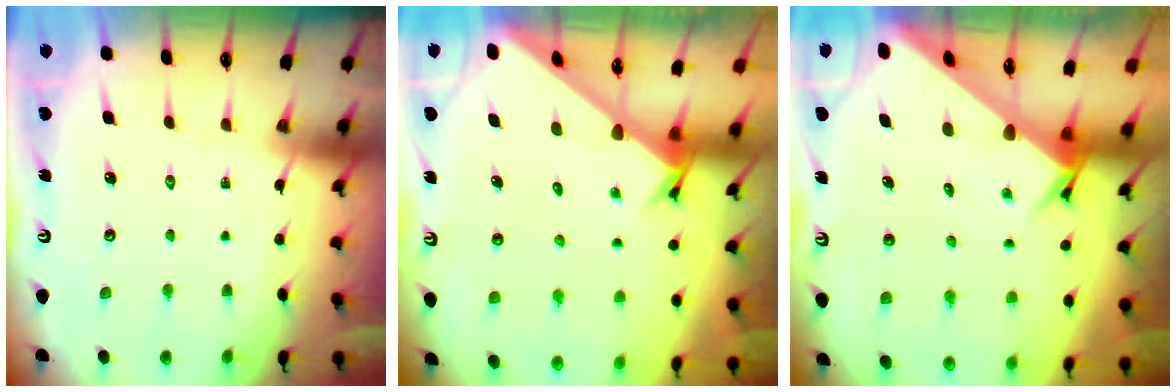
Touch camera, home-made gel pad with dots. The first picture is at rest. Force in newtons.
{"total": 2.6, "press": 2.6, "slide": 0.3}
{"total": 3.9, "press": 3.9, "slide": 0.3}